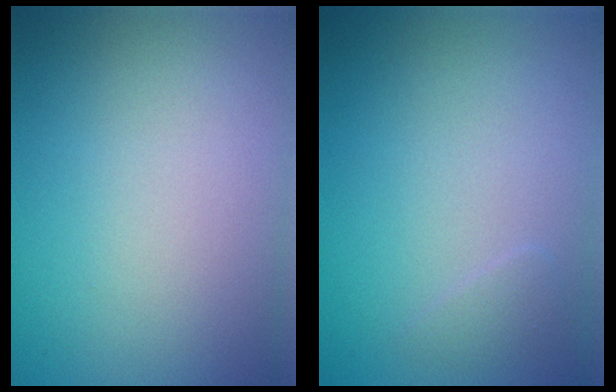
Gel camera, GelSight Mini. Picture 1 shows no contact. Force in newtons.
{"total": 0.9, "press": 0.9, "slide": 0.0}